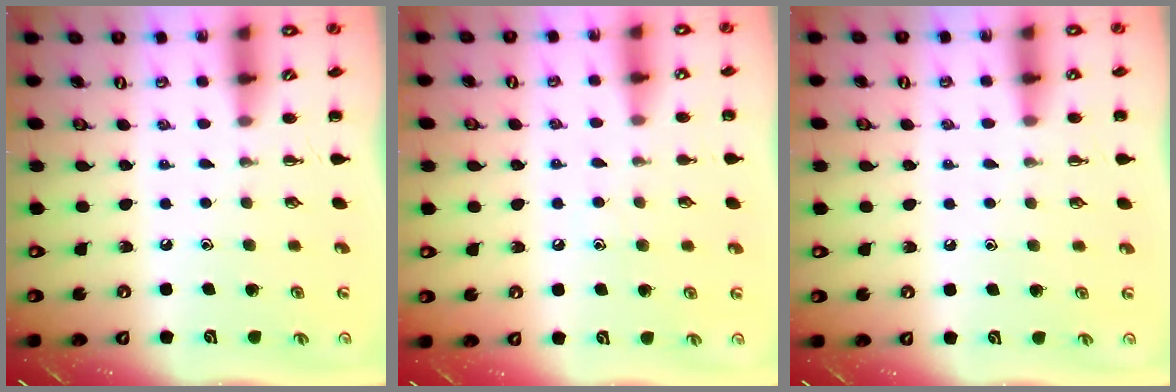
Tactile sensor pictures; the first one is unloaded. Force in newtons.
{"total": 6.9, "press": 6.7, "slide": 1.8}
{"total": 3.7, "press": 3.4, "slide": 1.3}